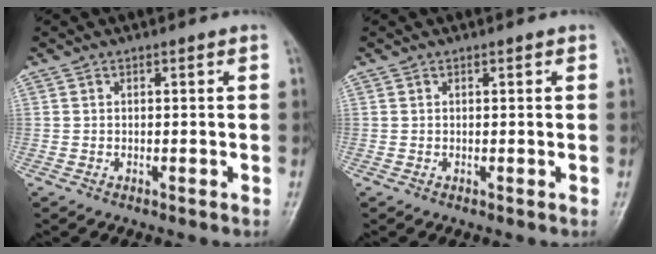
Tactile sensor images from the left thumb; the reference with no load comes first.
{"total": 0.8, "force": [0.5, 0.4, 0.6], "torque": [-0.005, -0.001, 0.005]}